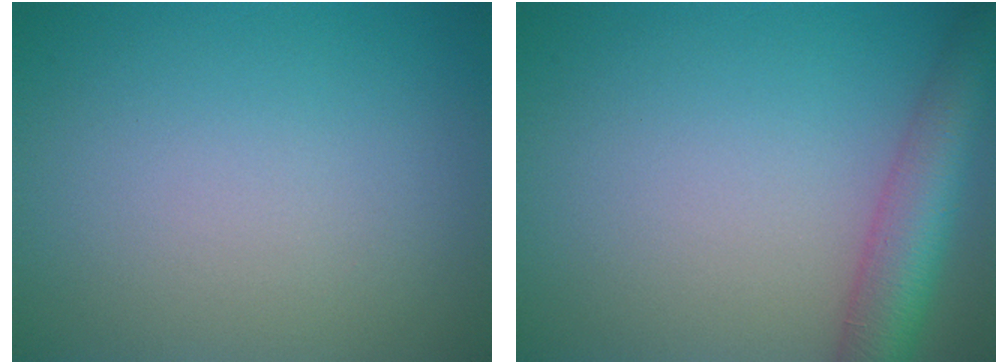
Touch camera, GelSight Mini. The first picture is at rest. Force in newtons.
{"total": 5.6, "press": 5.6, "slide": 0.2}